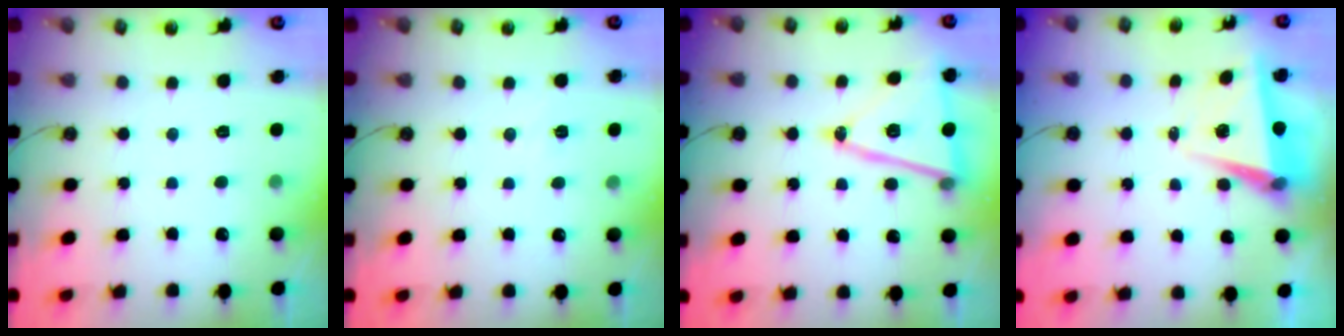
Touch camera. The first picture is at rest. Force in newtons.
{"total": 5.3, "press": 3.8, "slide": 3.7}
{"total": 15.8, "press": 15.4, "slide": 3.7}
{"total": 6.1, "press": 4.4, "slide": 4.3}